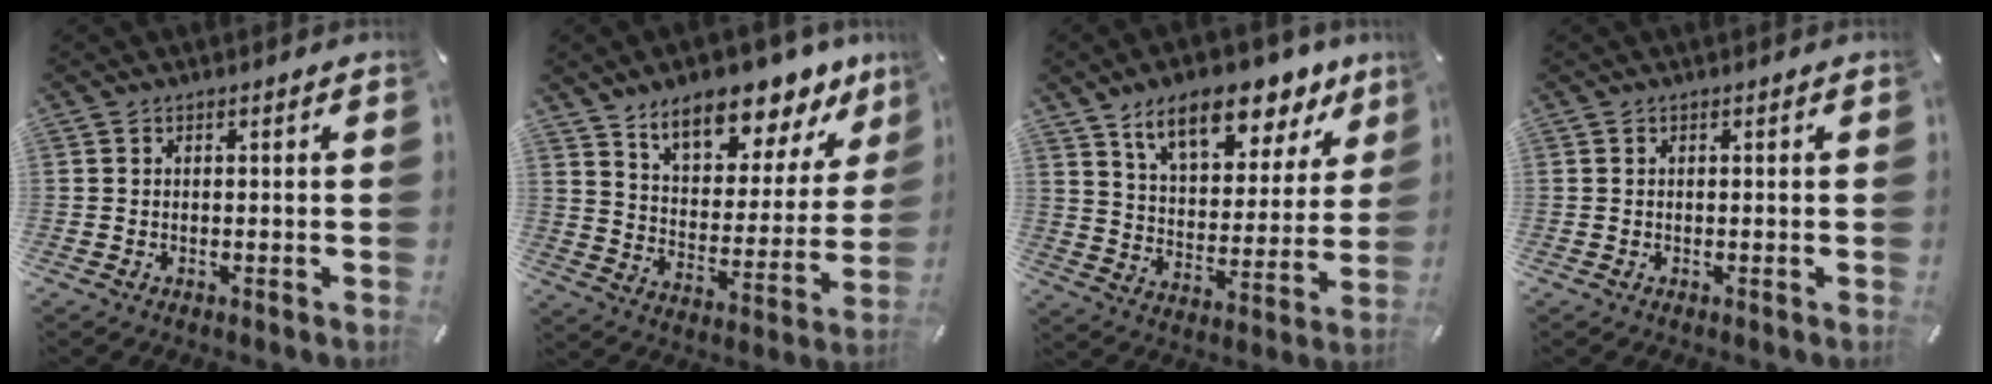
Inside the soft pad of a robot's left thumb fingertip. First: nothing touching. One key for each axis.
{"total": 14.9, "fx": 12.1, "fy": 6.4, "fz": 5.9, "tx": -0.089, "ty": -0.095, "tz": 0.207}
{"total": 14.8, "fx": 11.0, "fy": 7.0, "fz": 7.1, "tx": -0.113, "ty": -0.067, "tz": 0.189}
{"total": 0.0}